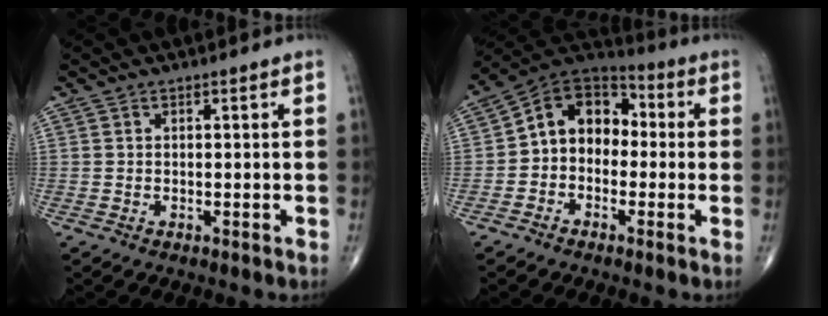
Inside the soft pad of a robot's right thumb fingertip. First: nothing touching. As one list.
[{"total": 11.2, "force": [-0.6, 8.7, 7.1], "torque": [-0.078, 0.043, -0.030]}]